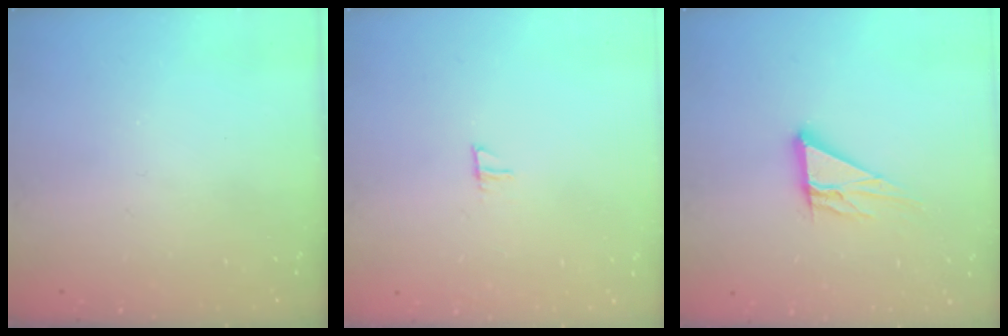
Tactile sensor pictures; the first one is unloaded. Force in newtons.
{"total": 3.7, "press": 3.7, "slide": 0.3}
{"total": 9.0, "press": 9.0, "slide": 0.7}